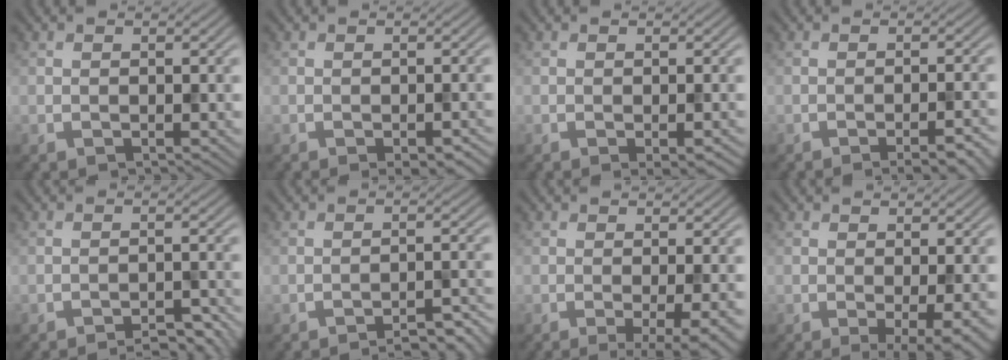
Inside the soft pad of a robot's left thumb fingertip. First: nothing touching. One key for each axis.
{"total": 2.6, "fx": -1.7, "fy": 0.6, "fz": 1.9, "tx": -0.027, "ty": -0.002, "tz": -0.017}
{"total": 1.9, "fx": -0.9, "fy": 0.2, "fz": 1.6, "tx": -0.028, "ty": -0.002, "tz": -0.013}
{"total": 4.5, "fx": -2.7, "fy": 0.9, "fz": 3.5, "tx": -0.041, "ty": 0.009, "tz": -0.036}
{"total": 4.0, "fx": -3.5, "fy": 0.4, "fz": 1.7, "tx": -0.030, "ty": 0.012, "tz": -0.051}
{"total": 4.8, "fx": -4.1, "fy": 0.5, "fz": 2.5, "tx": -0.039, "ty": 0.017, "tz": -0.059}
{"total": 5.4, "fx": -1.7, "fy": 0.9, "fz": 5.0, "tx": -0.078, "ty": -0.005, "tz": -0.024}
{"total": 4.5, "fx": -1.1, "fy": 0.8, "fz": 4.3, "tx": -0.070, "ty": -0.007, "tz": -0.014}